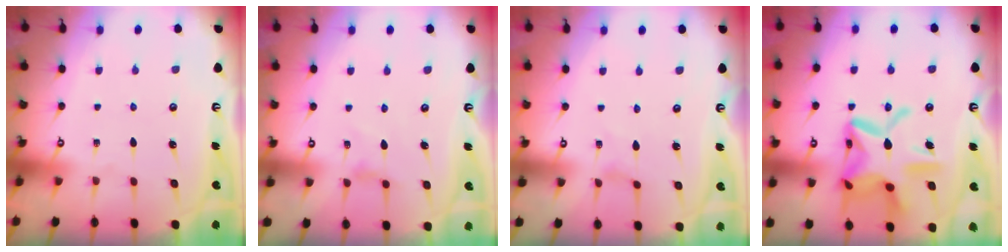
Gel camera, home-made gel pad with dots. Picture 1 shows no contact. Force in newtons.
{"total": 2.6, "press": 2.5, "slide": 0.5}
{"total": 0.0}
{"total": 20.5, "press": 20.4, "slide": 1.9}